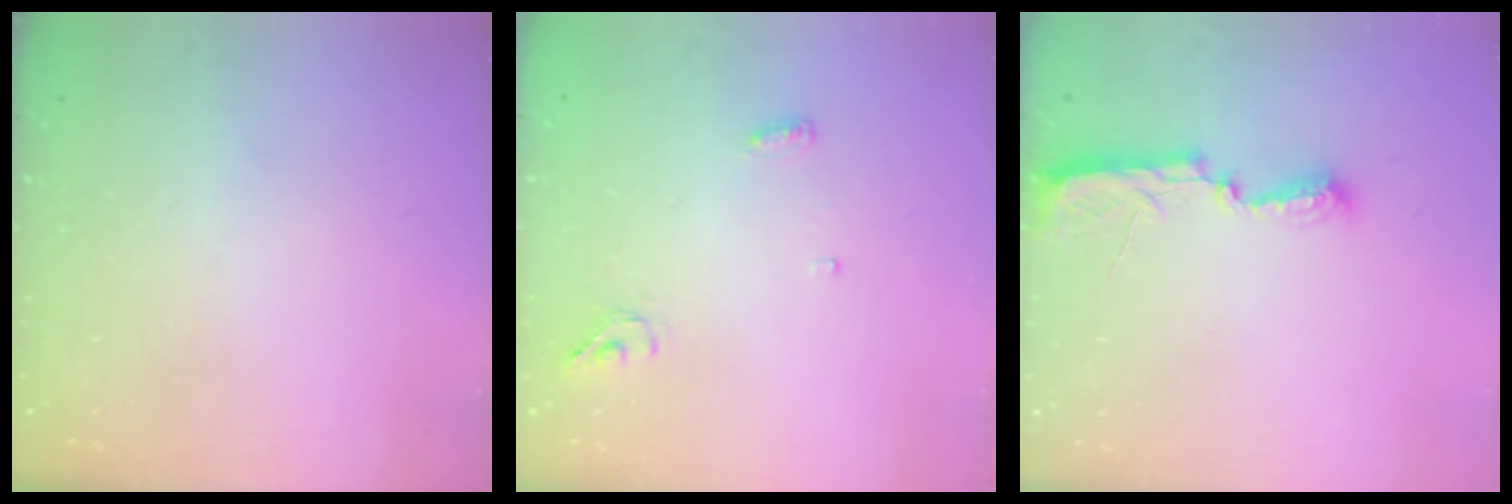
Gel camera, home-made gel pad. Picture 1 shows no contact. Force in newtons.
{"total": 4.4, "press": 4.3, "slide": 0.9}
{"total": 7.7, "press": 7.7, "slide": 0.6}